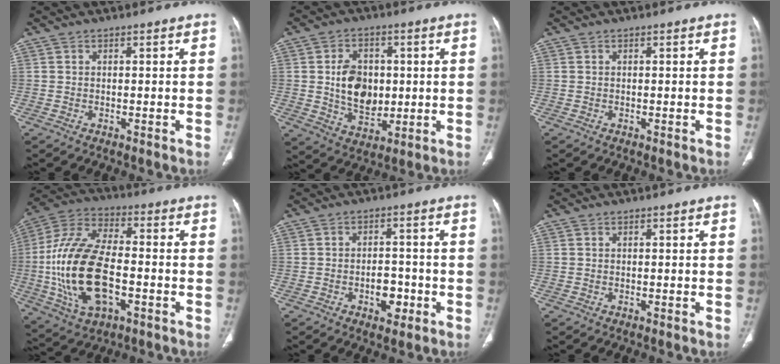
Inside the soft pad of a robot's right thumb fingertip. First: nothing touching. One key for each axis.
{"total": 10.7, "fx": 0.8, "fy": 7.8, "fz": 7.4, "tx": -0.093, "ty": -0.007, "tz": 0.021}
{"total": 0.0}
{"total": 21.2, "fx": -3.5, "fy": 11.1, "fz": 17.7, "tx": -0.362, "ty": 0.019, "tz": -0.057}
{"total": 5.1, "fx": -2.0, "fy": 3.2, "fz": 3.5, "tx": -0.029, "ty": 0.014, "tz": -0.025}
{"total": 0.0}